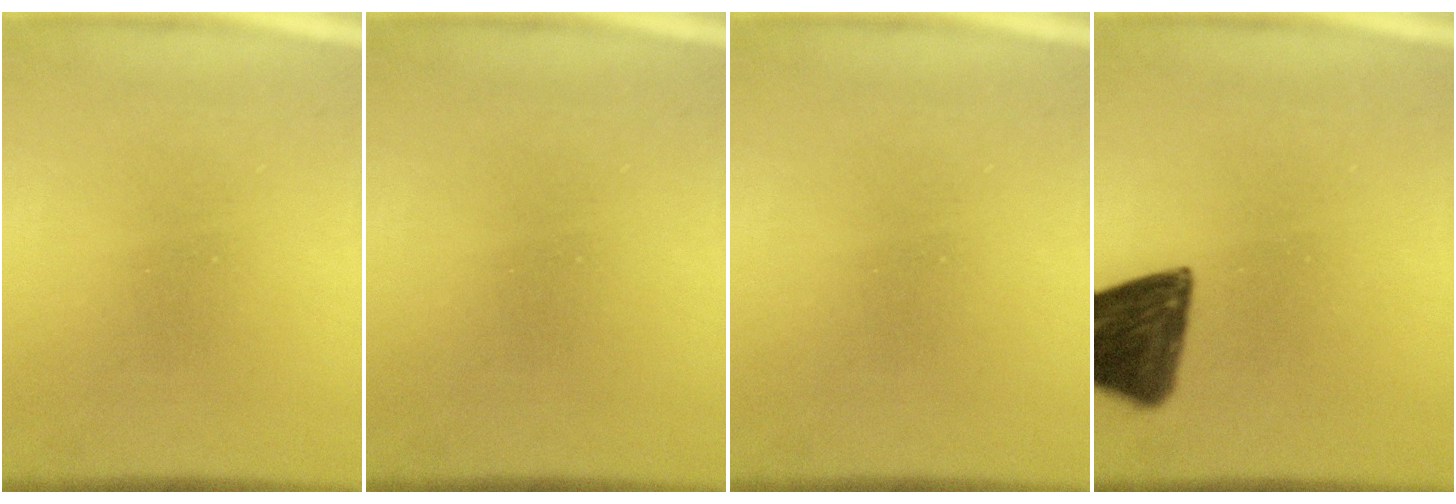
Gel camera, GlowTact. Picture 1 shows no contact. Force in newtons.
{"total": 0.0}
{"total": 0.0}
{"total": 12.7}